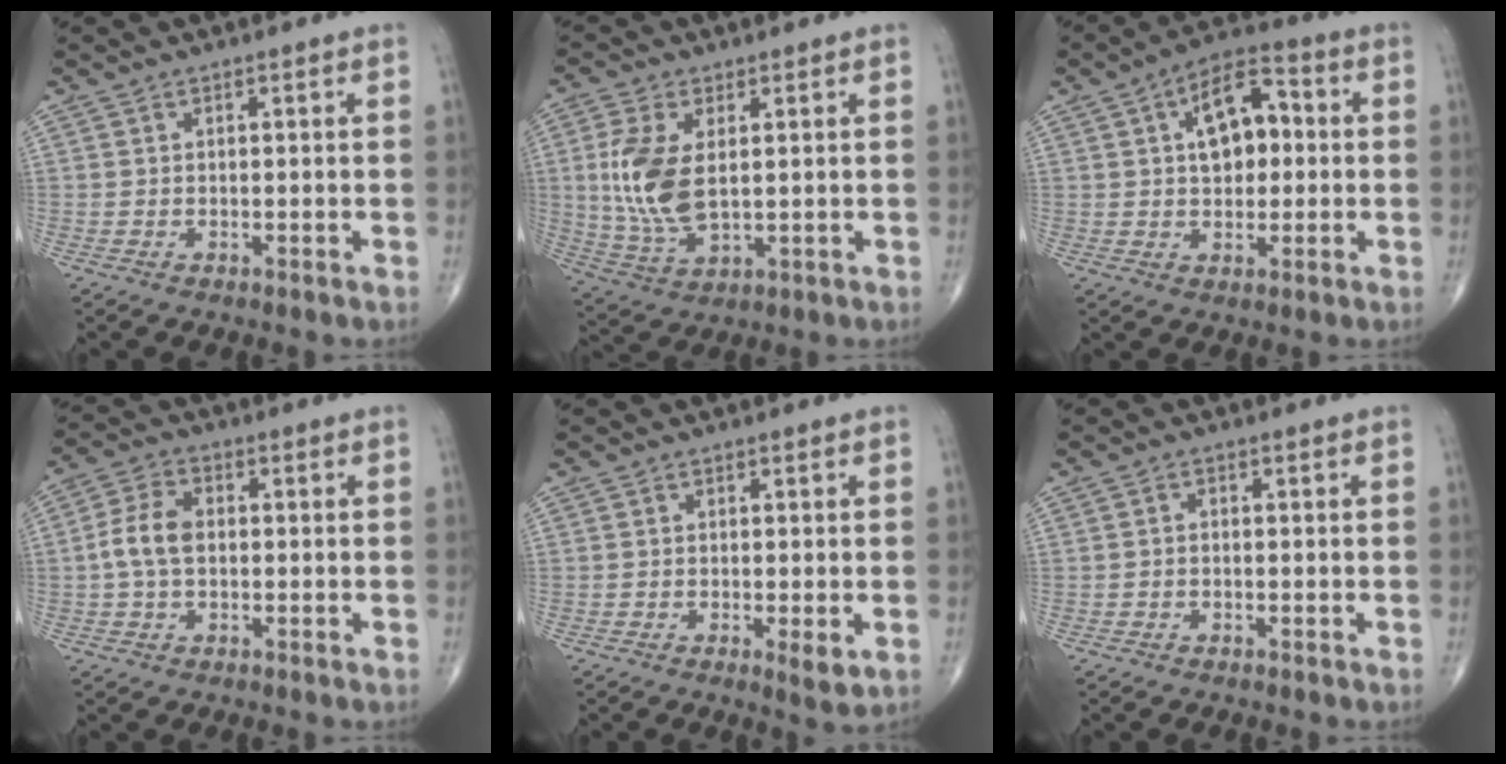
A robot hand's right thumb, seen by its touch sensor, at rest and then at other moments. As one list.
[{"total": 11.8, "force": [1.5, 6.2, 9.9], "torque": [-0.214, -0.011, 0.038]}, {"total": 11.4, "force": [1.9, 6.5, 9.1], "torque": [-0.118, 0.020, 0.023]}, {"total": 6.5, "force": [-0.2, 4.2, 5.0], "torque": [-0.104, 0.018, -0.009]}, {"total": 3.1, "force": [-0.7, 0.7, 2.9], "torque": [-0.052, -0.011, -0.014]}, {"total": 0.7, "force": [-0.4, 0.5, 0.4], "torque": [-0.005, 0.003, -0.010]}]